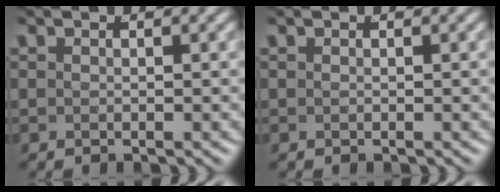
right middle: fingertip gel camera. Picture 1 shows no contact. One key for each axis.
{"total": 0.0}